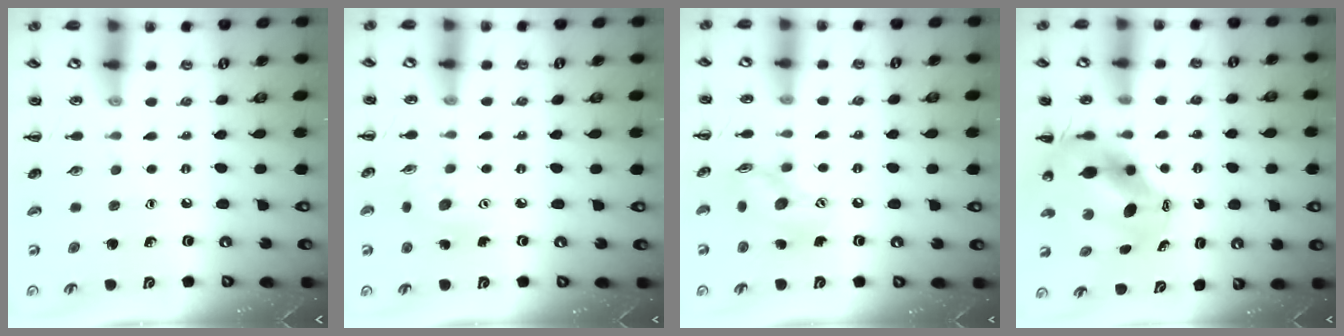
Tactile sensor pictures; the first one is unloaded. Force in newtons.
{"total": 3.9, "press": 3.8, "slide": 0.7}
{"total": 11.7, "press": 11.7, "slide": 1.2}
{"total": 8.5, "press": 8.2, "slide": 1.9}